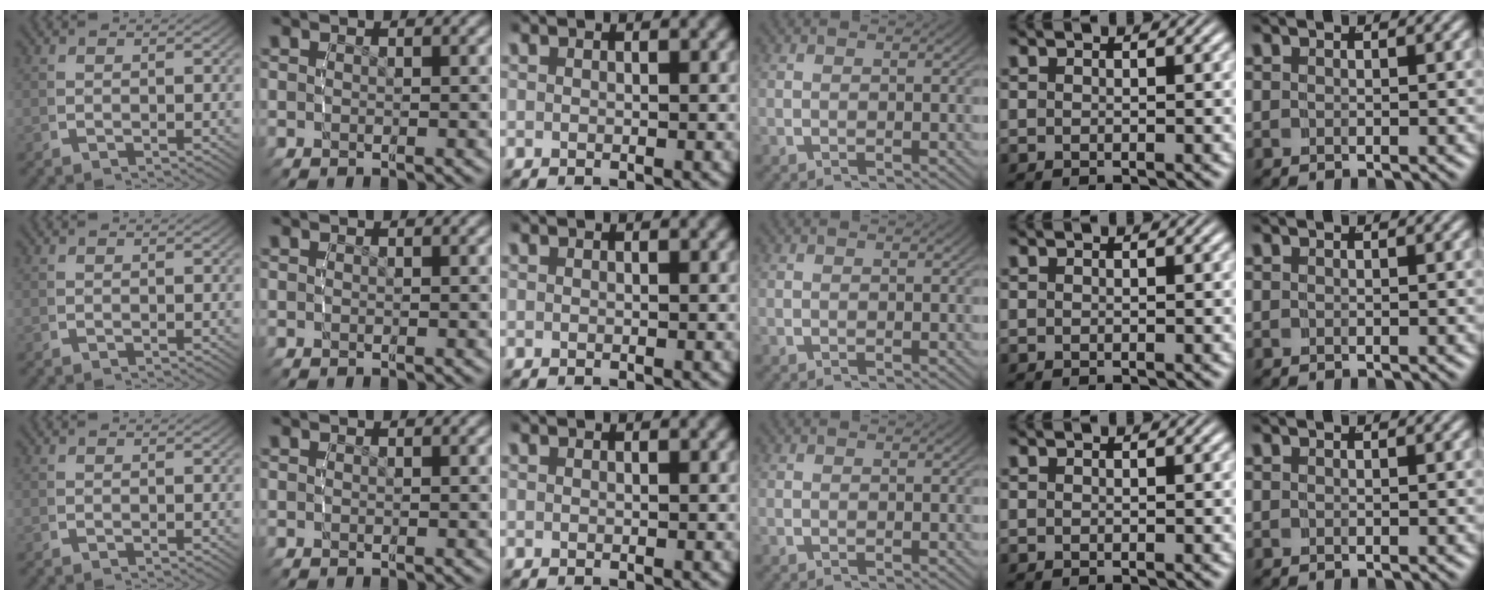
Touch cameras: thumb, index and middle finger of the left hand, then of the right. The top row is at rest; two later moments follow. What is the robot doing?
{"motion": "reach", "object": "jewelry box"}